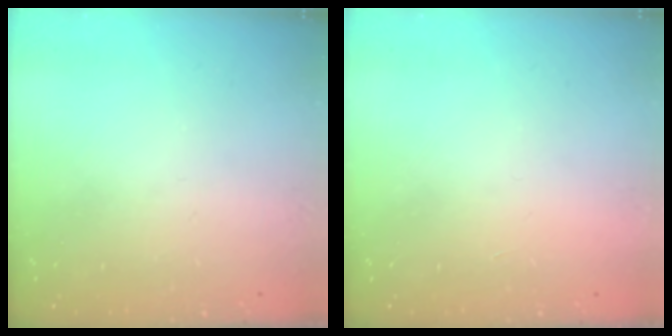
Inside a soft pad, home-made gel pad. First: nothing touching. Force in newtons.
{"total": 1.6, "press": 1.6, "slide": 0.1}